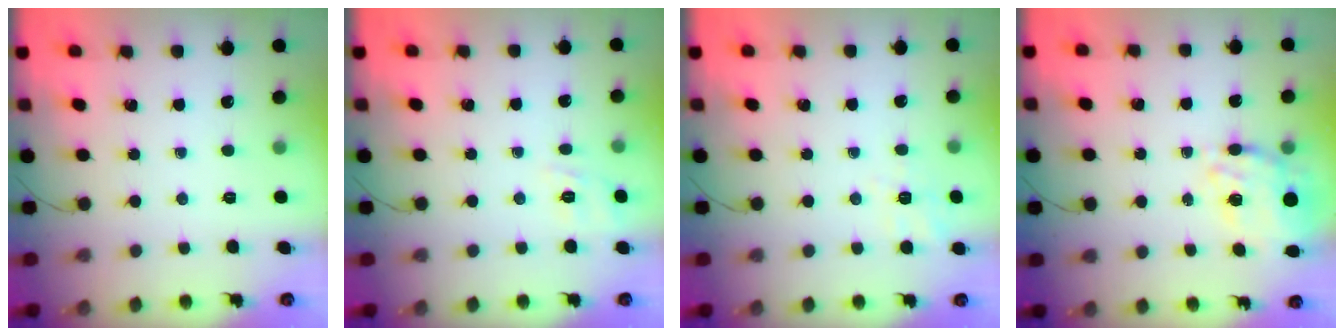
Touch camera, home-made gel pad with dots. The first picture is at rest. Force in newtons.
{"total": 2.2, "press": 1.2, "slide": 1.8}
{"total": 2.4, "press": 1.0, "slide": 2.2}
{"total": 10.2, "press": 9.4, "slide": 3.9}